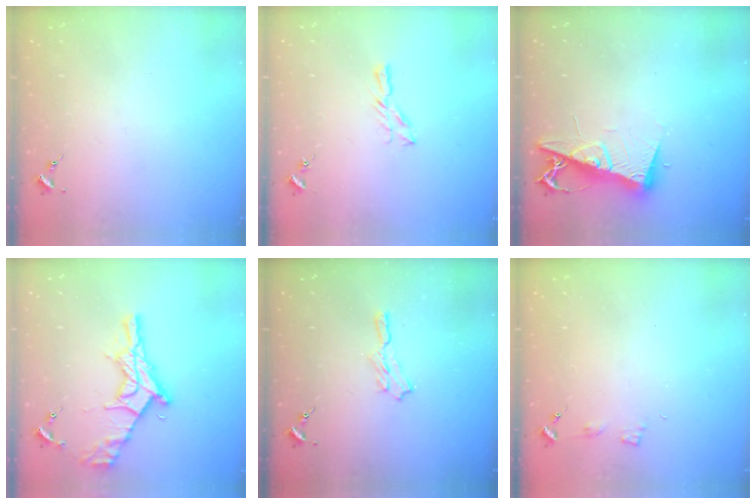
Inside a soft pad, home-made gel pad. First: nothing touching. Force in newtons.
{"total": 5.1, "press": 5.1, "slide": 0.5}
{"total": 11.3, "press": 11.2, "slide": 1.1}
{"total": 19.0, "press": 18.9, "slide": 1.3}
{"total": 5.5, "press": 5.5, "slide": 0.6}
{"total": 3.6, "press": 3.6, "slide": 0.5}